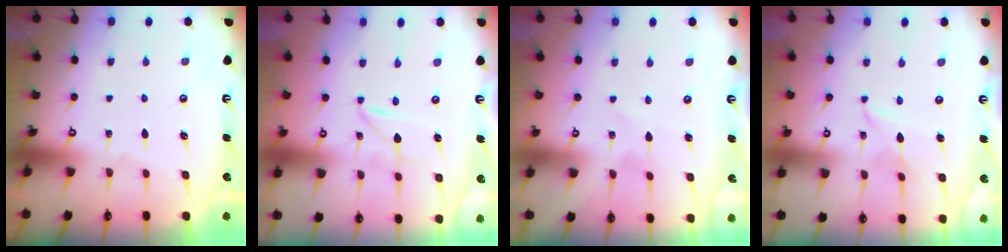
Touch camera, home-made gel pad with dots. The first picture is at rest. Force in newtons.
{"total": 1.4, "press": 1.4, "slide": 0.2}
{"total": 2.2, "press": 2.2, "slide": 0.3}
{"total": 3.4, "press": 3.4, "slide": 0.3}